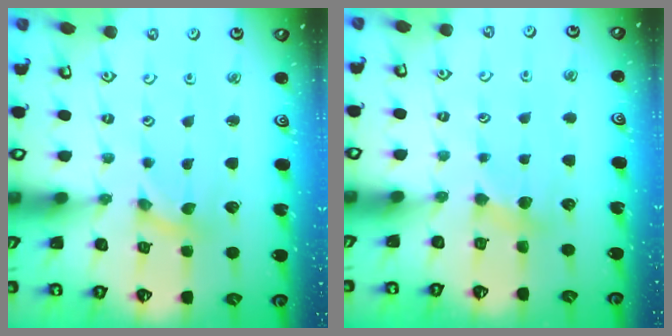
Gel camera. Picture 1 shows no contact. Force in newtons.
{"total": 3.5, "press": 3.5, "slide": 0.4}